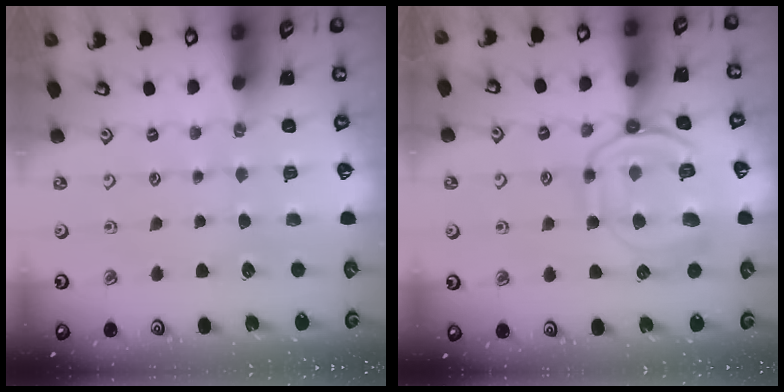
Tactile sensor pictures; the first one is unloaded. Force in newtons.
{"total": 14.2, "press": 14.1, "slide": 1.4}